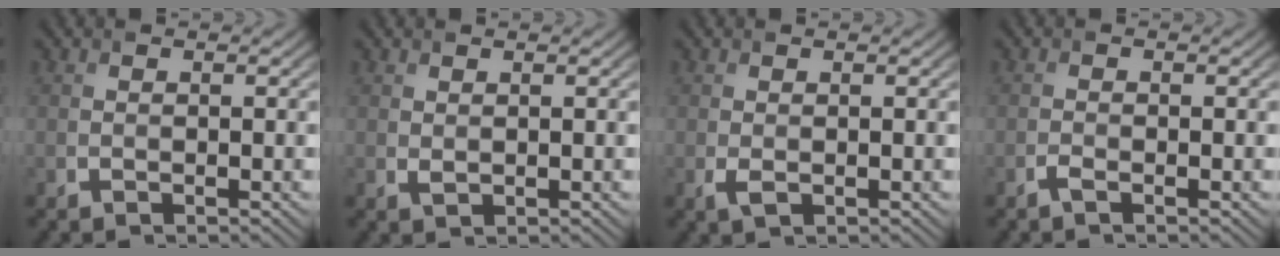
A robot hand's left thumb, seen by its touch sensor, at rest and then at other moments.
{"total": 0.7, "force": [0.5, 0.4, 0.4], "torque": [-0.012, -0.001, 0.011]}
{"total": 1.2, "force": [-0.2, 0.7, 1.0], "torque": [-0.026, -0.005, -0.002]}
{"total": 0.8, "force": [-0.5, 0.1, 0.6], "torque": [-0.015, 0.002, -0.013]}